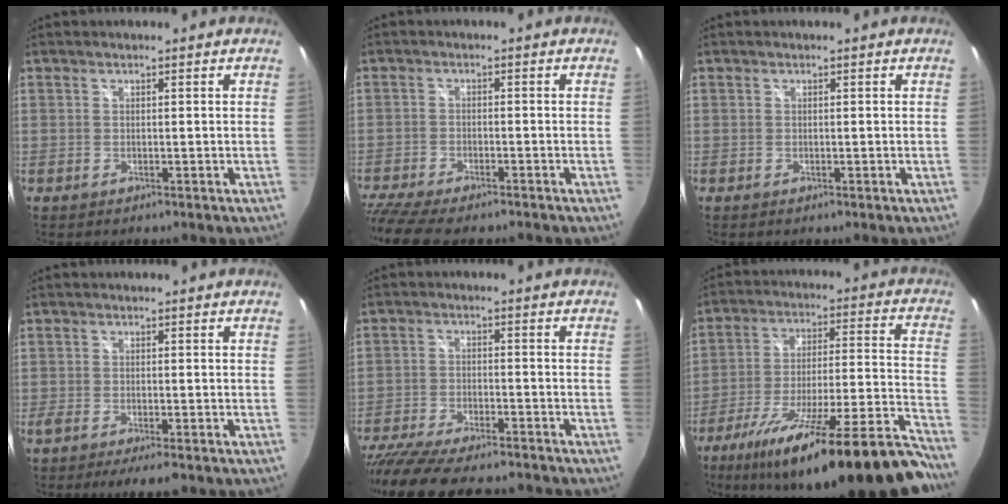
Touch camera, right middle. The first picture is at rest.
{"total": 11.4, "force": [-9.8, 2.4, 5.5], "torque": [-0.141, -0.040, -0.167]}
{"total": 0.0}
{"total": 4.8, "force": [-3.7, 0.5, 3.0], "torque": [-0.064, -0.020, -0.063]}
{"total": 18.9, "force": [-16.1, 4.0, 9.1], "torque": [-0.189, -0.044, -0.259]}
{"total": 30.6, "force": [-25.0, 2.0, 17.6], "torque": [-0.262, -0.067, -0.377]}